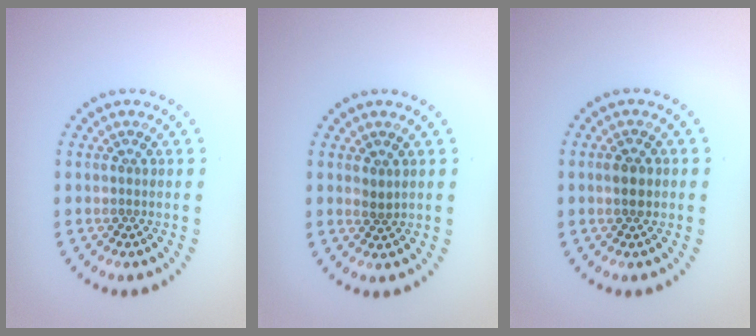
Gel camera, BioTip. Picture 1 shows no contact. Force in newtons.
{"total": 0.9, "press": 0.8, "slide": 0.4}
{"total": 1.6, "press": 1.6, "slide": 0.2}